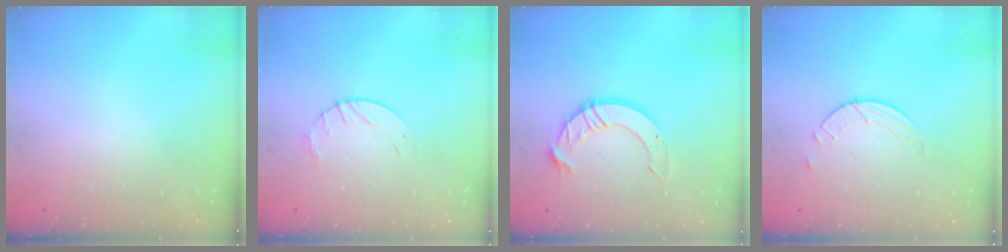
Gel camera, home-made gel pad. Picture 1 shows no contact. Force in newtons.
{"total": 3.5, "press": 3.5, "slide": 0.4}
{"total": 12.6, "press": 12.6, "slide": 1.3}
{"total": 2.5, "press": 2.4, "slide": 0.2}